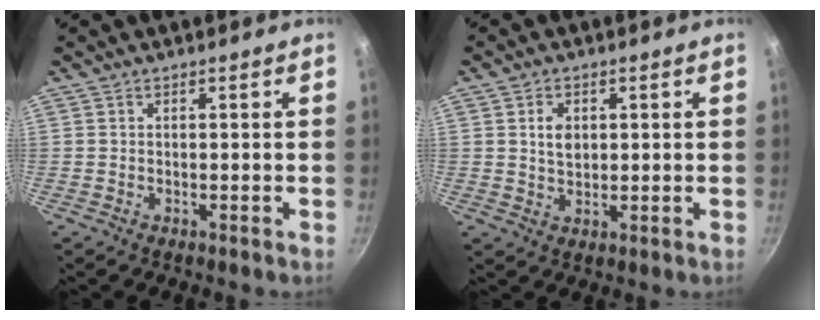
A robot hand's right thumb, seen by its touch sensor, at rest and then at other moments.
{"total": 4.0, "force": [1.0, 2.9, 2.7], "torque": [-0.037, -0.002, 0.018]}